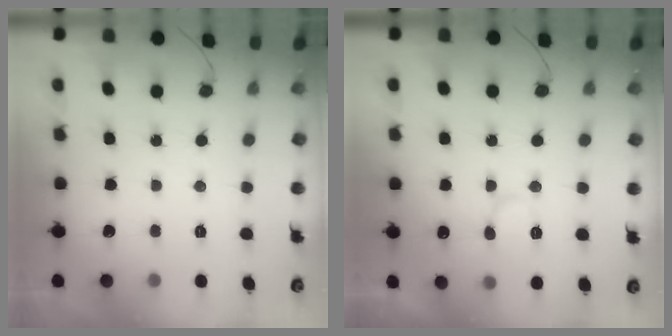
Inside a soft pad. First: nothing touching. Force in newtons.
{"total": 8.7, "press": 8.6, "slide": 1.2}